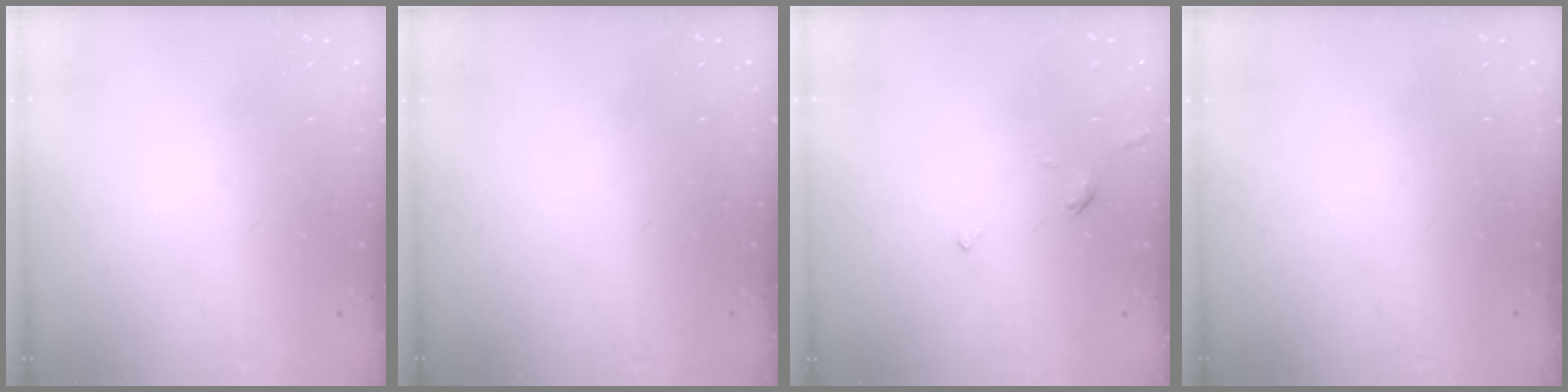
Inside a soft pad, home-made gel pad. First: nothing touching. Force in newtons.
{"total": 0.0}
{"total": 2.4, "press": 2.3, "slide": 0.6}
{"total": 0.0}